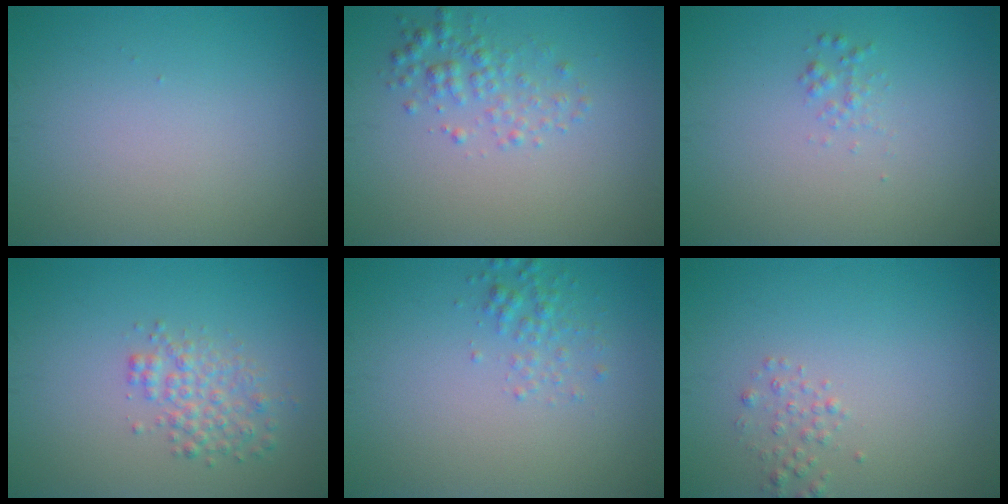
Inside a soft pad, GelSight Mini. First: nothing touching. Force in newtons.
{"total": 2.3, "press": 2.3, "slide": 0.1}
{"total": 0.9, "press": 0.9, "slide": 0.1}
{"total": 2.6, "press": 2.6, "slide": 0.1}
{"total": 1.6, "press": 1.6, "slide": 0.1}
{"total": 1.2, "press": 1.2, "slide": 0.1}